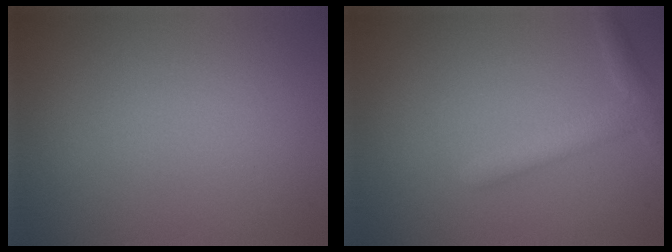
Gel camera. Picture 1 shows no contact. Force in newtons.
{"total": 2.3, "press": 2.3, "slide": 0.1}